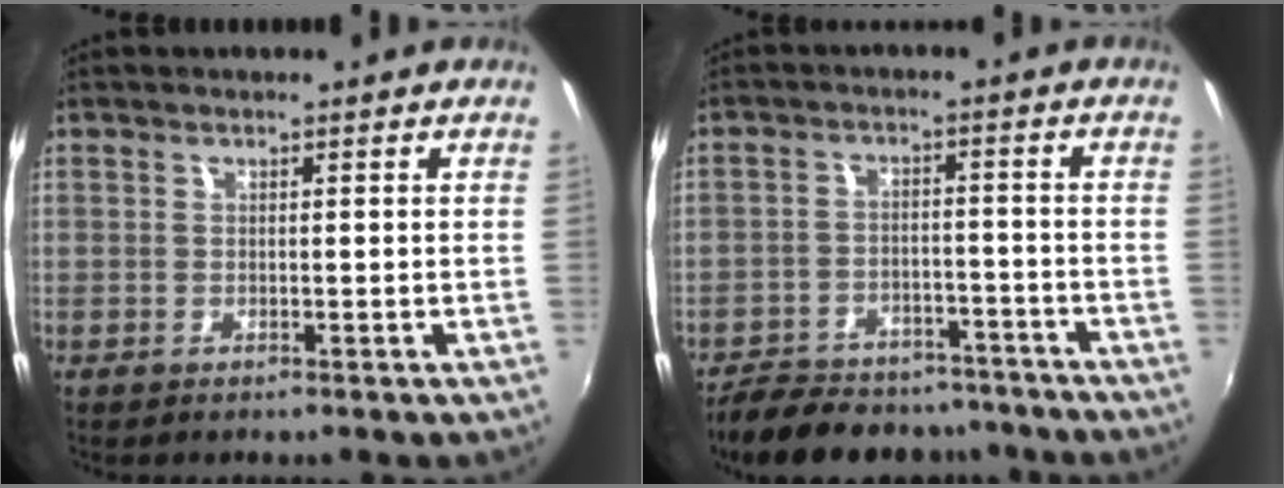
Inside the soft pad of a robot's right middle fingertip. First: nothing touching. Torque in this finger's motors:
{"motor_torque": [0.98, -1.16, 0.09, 0.06]}